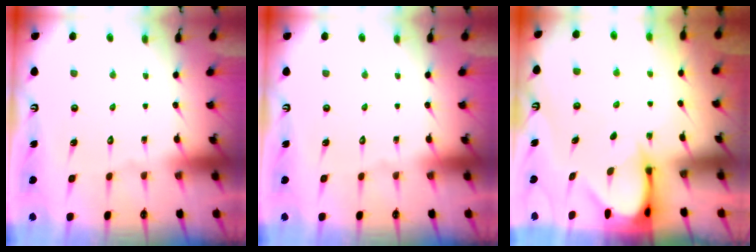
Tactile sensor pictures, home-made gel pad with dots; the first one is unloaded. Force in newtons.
{"total": 0.0}
{"total": 3.6, "press": 3.6, "slide": 0.3}